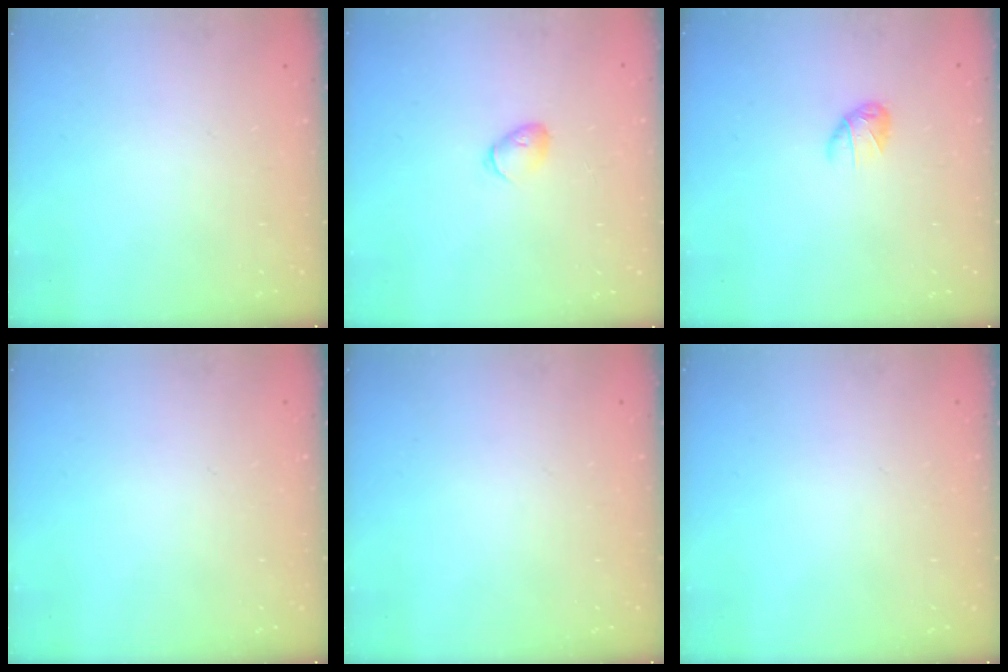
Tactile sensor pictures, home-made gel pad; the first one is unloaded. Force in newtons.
{"total": 5.0, "press": 4.9, "slide": 1.2}
{"total": 5.4, "press": 5.3, "slide": 1.0}
{"total": 0.0}
{"total": 0.0}
{"total": 0.0}